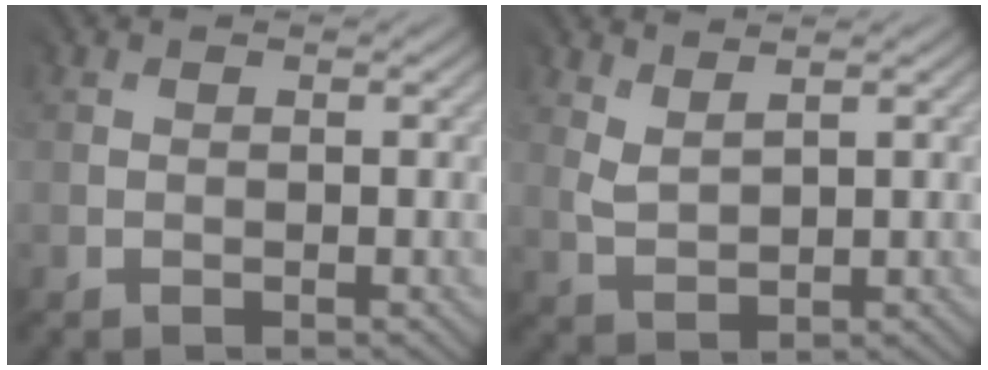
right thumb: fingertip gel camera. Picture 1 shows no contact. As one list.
[{"total": 3.1, "force": [3.0, 0.2, -0.8], "torque": [0.005, 0.003, 0.063]}]